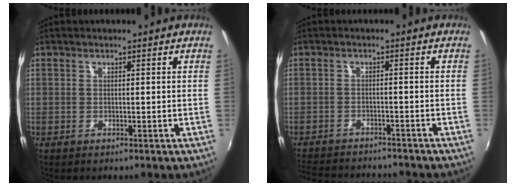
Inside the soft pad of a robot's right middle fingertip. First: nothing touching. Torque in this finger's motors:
{"motor_torque": [0.94, -1.20, 0.07, 0.02]}